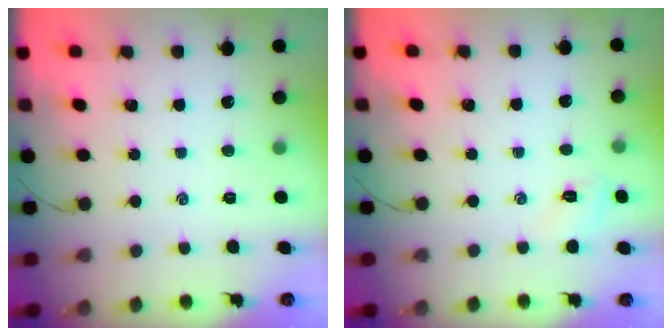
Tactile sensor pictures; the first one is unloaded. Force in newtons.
{"total": 3.3, "press": 3.1, "slide": 0.8}